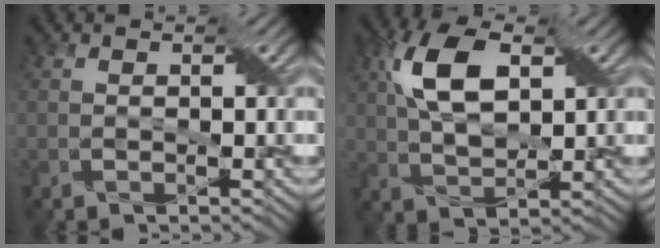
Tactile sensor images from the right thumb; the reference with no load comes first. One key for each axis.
{"total": 9.2, "fx": 3.1, "fy": 4.6, "fz": 7.3, "tx": -0.161, "ty": 0.013, "tz": 0.053}